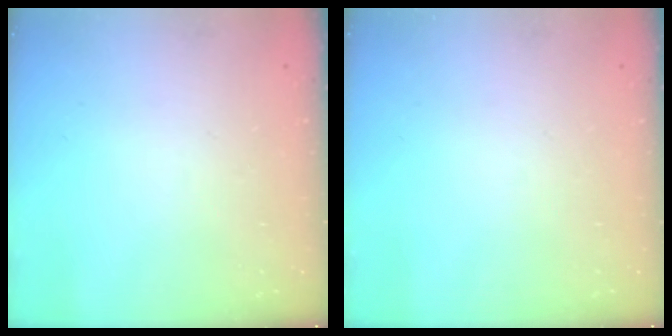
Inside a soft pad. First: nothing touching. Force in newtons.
{"total": 0.0}